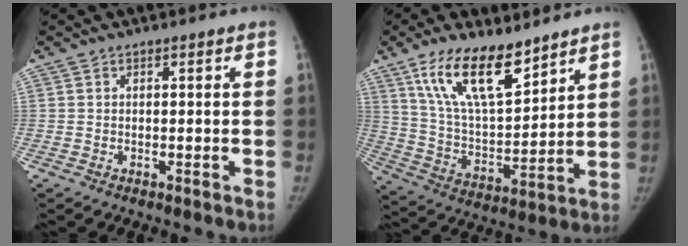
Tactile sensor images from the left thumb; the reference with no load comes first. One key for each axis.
{"total": 16.7, "fx": 11.1, "fy": 6.4, "fz": 10.8, "tx": -0.160, "ty": -0.060, "tz": 0.216}